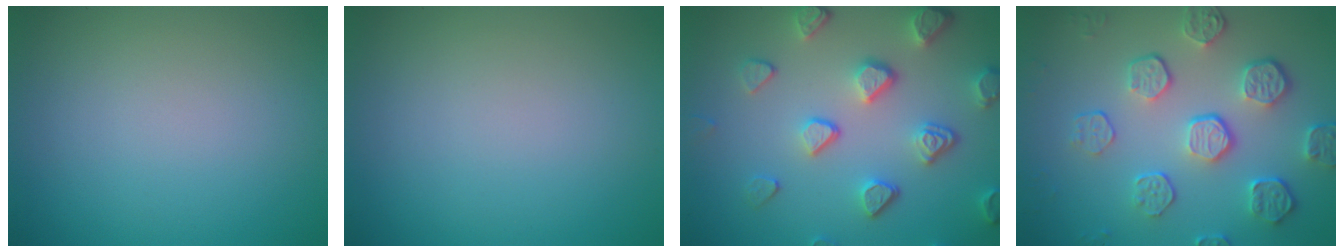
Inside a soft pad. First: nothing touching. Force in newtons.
{"total": 0.0}
{"total": 5.0, "press": 4.0, "slide": 2.9}
{"total": 5.7, "press": 4.1, "slide": 3.9}